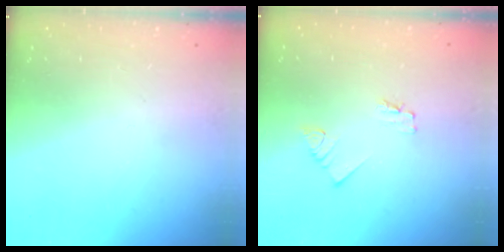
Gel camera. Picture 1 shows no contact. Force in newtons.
{"total": 1.2, "press": 1.2, "slide": 0.0}